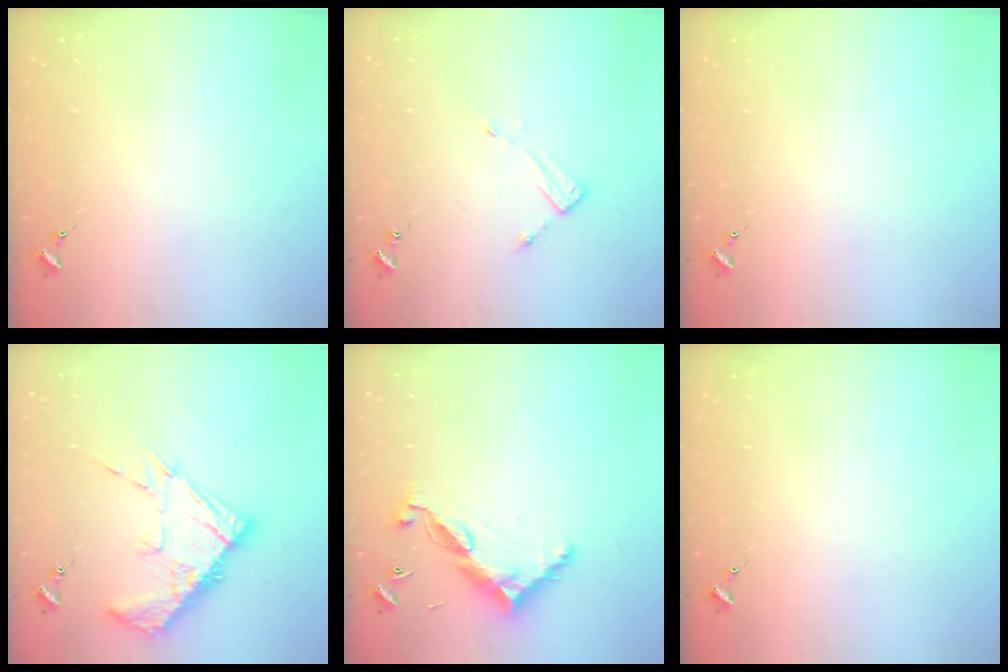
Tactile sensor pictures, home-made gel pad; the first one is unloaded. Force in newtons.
{"total": 3.1, "press": 3.1, "slide": 0.3}
{"total": 0.0}
{"total": 15.9, "press": 15.8, "slide": 1.5}
{"total": 10.4, "press": 10.4, "slide": 0.4}
{"total": 0.0}